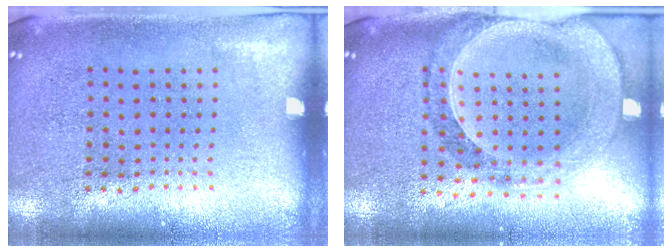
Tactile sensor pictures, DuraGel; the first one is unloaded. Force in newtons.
{"total": 1.4, "press": 1.4, "slide": 0.3}